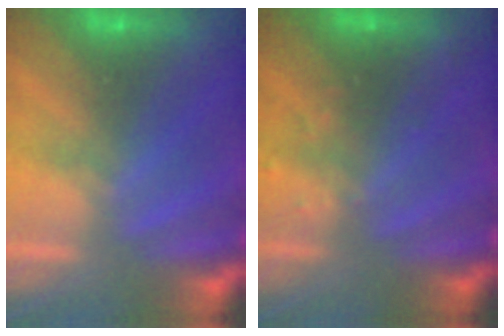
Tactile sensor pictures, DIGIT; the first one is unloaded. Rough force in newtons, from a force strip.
{"total": 2.9}